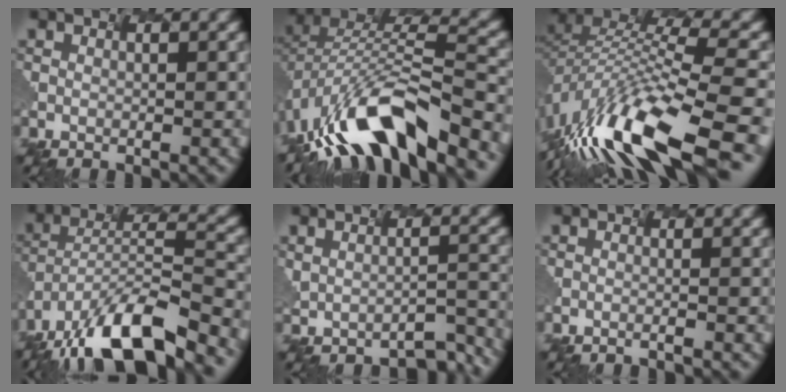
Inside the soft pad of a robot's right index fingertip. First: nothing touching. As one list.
[{"total": 11.5, "force": [-8.8, 3.1, 6.7], "torque": [-0.141, 0.011, -0.129]}, {"total": 13.4, "force": [-9.2, 2.9, 9.3], "torque": [-0.224, 0.009, -0.138]}, {"total": 12.2, "force": [-10.5, 2.4, 5.8], "torque": [-0.122, 0.003, -0.163]}, {"total": 3.3, "force": [-2.7, 0.3, 2.0], "torque": [-0.036, -0.011, -0.010]}, {"total": 0.9, "force": [-0.8, -0.2, 0.1], "torque": [0.001, -0.004, -0.007]}]